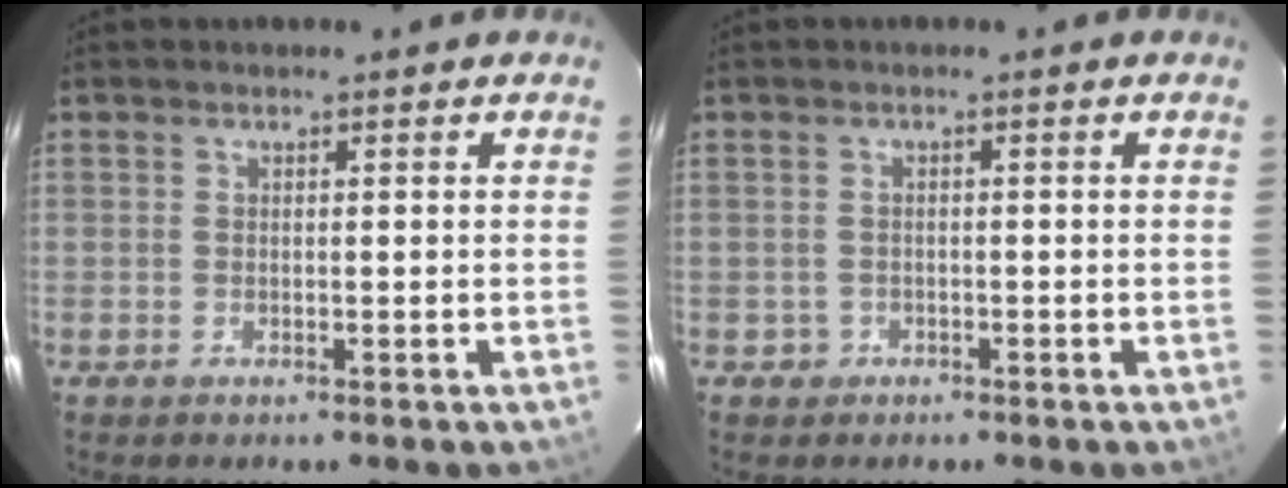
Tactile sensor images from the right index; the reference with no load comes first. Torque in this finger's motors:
{"motor_torque": [0.10, 0.00, -0.09, -0.05]}